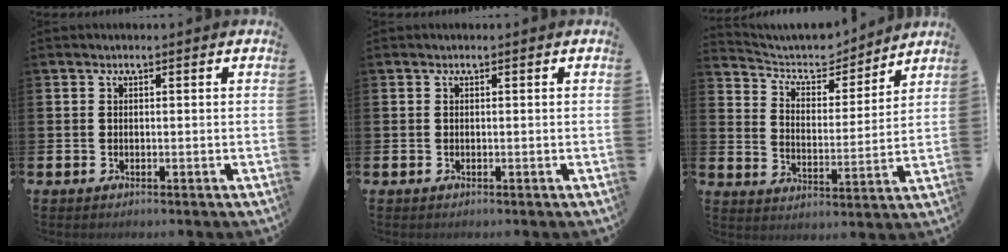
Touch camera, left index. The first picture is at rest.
{"total": 0.0}
{"total": 7.0, "force": [6.4, 2.3, 1.5], "torque": [-0.056, -0.054, 0.107]}